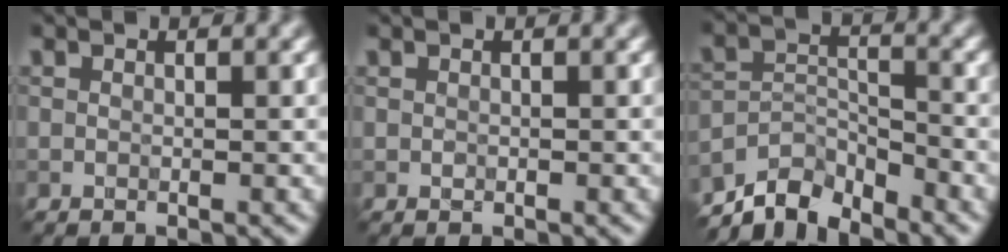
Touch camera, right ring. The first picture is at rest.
{"total": 0.0}
{"total": 5.4, "force": [-5.1, 1.6, 0.9], "torque": [-0.008, -0.002, -0.095]}